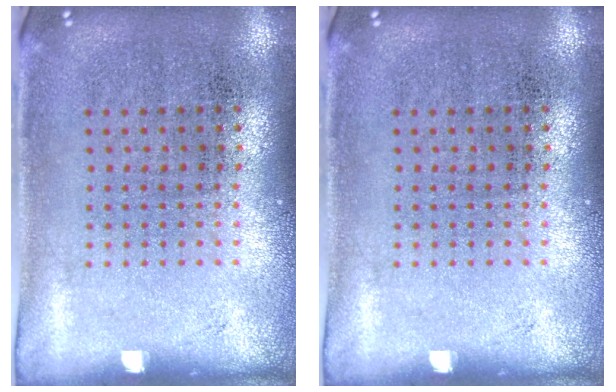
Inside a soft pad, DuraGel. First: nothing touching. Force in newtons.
{"total": 0.0}